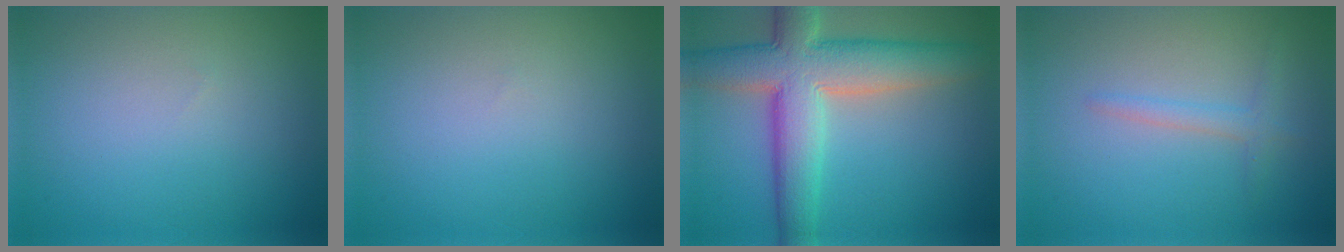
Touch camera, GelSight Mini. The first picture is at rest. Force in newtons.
{"total": 0.0}
{"total": 9.3, "press": 9.3, "slide": 0.7}
{"total": 1.6, "press": 1.6, "slide": 0.1}